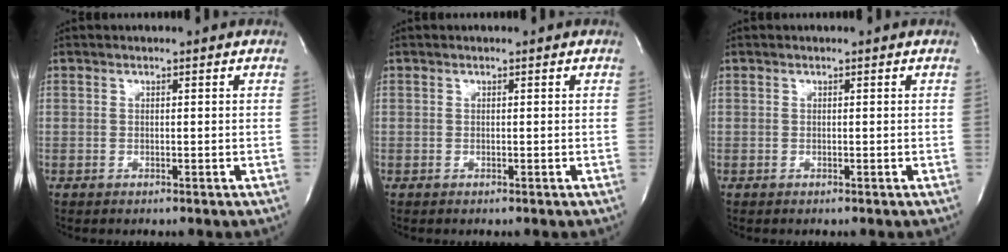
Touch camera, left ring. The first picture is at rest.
{"total": 0.0}
{"total": 0.0}